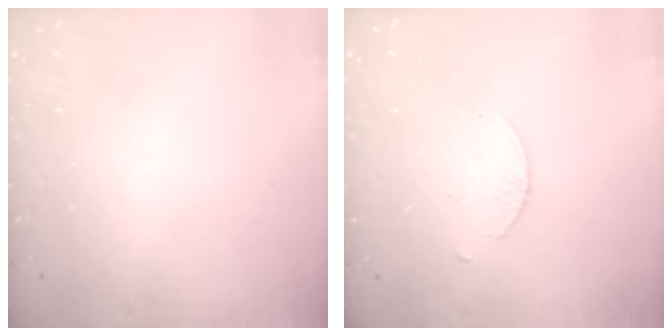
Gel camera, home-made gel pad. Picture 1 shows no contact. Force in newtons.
{"total": 1.5, "press": 1.5, "slide": 0.2}